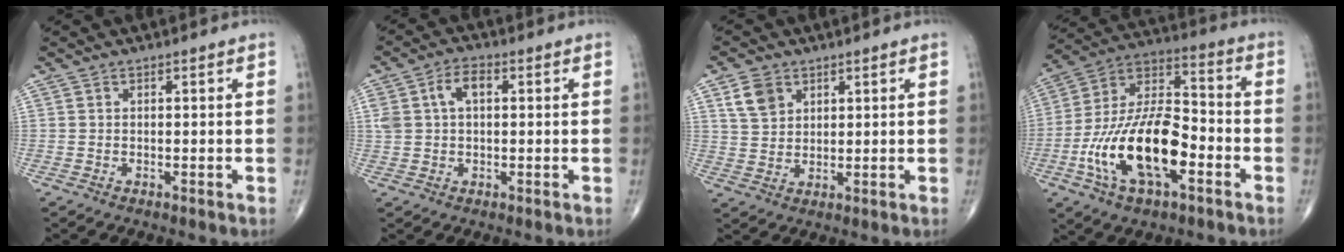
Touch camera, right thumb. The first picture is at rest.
{"total": 6.4, "force": [1.5, 3.9, 4.8], "torque": [-0.100, 0.020, 0.029]}
{"total": 5.6, "force": [2.8, 4.1, 2.6], "torque": [-0.035, -0.011, 0.057]}
{"total": 20.9, "force": [-6.7, 9.9, 17.2], "torque": [-0.316, 0.039, -0.122]}